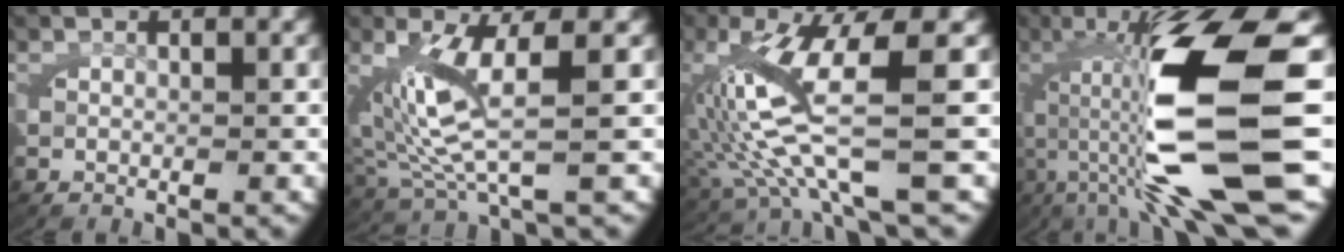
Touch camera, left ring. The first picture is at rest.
{"total": 5.5, "force": [1.5, 1.8, 4.9], "torque": [-0.113, -0.006, 0.038]}
{"total": 8.2, "force": [0.1, 2.9, 7.7], "torque": [-0.166, -0.012, 0.015]}
{"total": 15.2, "force": [-0.1, 5.1, 14.4], "torque": [-0.248, -0.002, 0.009]}